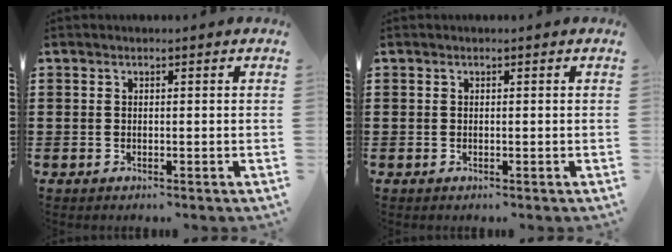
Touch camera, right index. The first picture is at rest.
{"total": 0.0}